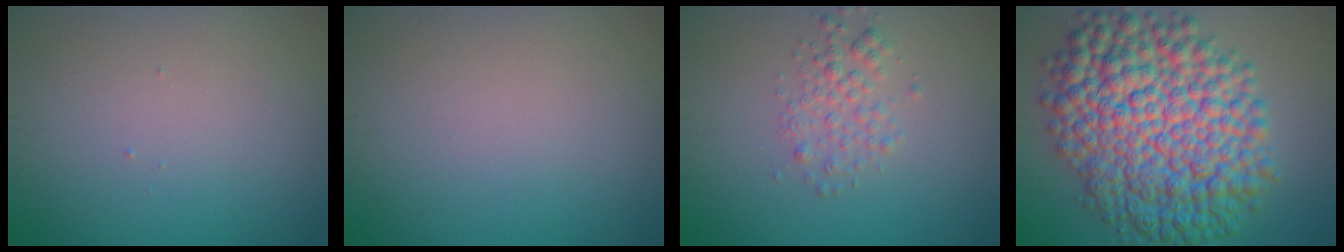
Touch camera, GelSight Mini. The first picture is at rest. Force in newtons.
{"total": 0.0}
{"total": 2.1, "press": 2.1, "slide": 0.1}
{"total": 14.1, "press": 14.1, "slide": 0.3}